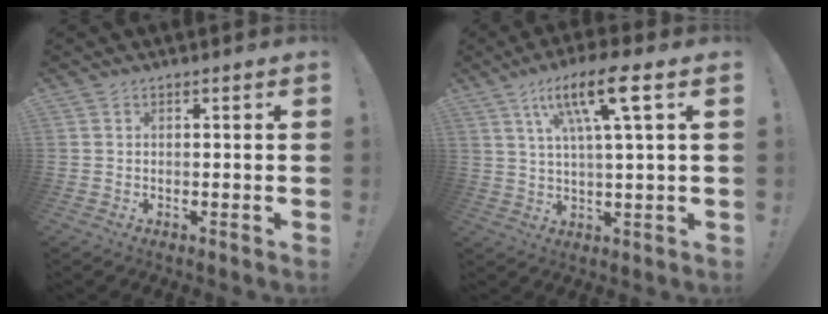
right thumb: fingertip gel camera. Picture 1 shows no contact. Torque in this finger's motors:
{"motor_torque": [0.23, 0.25, 0.52, -0.15, 0.08]}